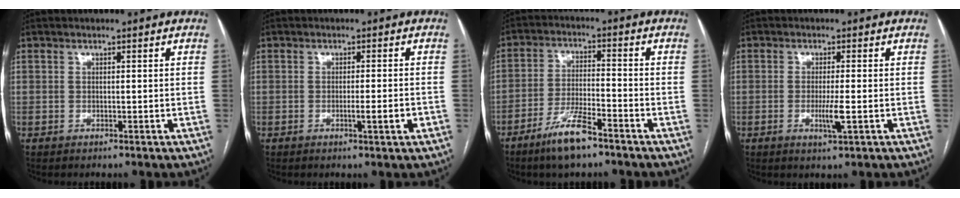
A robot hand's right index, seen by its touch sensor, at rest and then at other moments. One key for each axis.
{"total": 3.0, "fx": -1.0, "fy": -0.2, "fz": 2.9, "tx": -0.045, "ty": -0.005, "tz": -0.015}
{"total": 8.3, "fx": -5.7, "fy": 1.2, "fz": 5.8, "tx": -0.116, "ty": -0.011, "tz": -0.107}
{"total": 3.5, "fx": -0.9, "fy": 0.0, "fz": 3.4, "tx": -0.065, "ty": -0.008, "tz": -0.015}